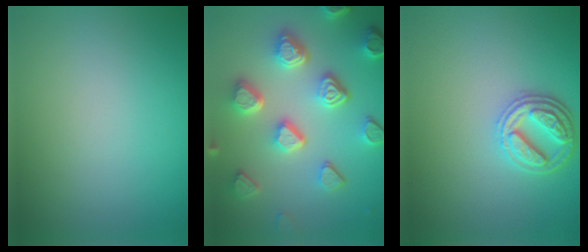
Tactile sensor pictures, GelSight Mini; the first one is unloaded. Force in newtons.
{"total": 6.8, "press": 5.3, "slide": 4.2}
{"total": 3.5, "press": 3.1, "slide": 1.6}